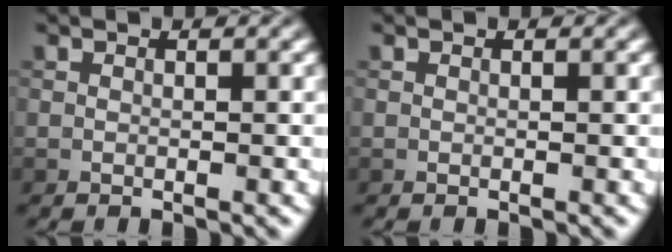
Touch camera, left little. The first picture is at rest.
{"total": 0.0}